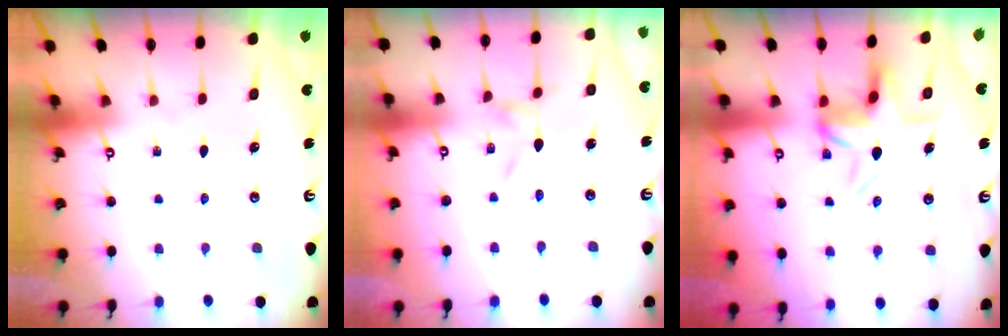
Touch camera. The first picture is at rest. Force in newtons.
{"total": 0.0}
{"total": 4.7, "press": 4.1, "slide": 2.4}